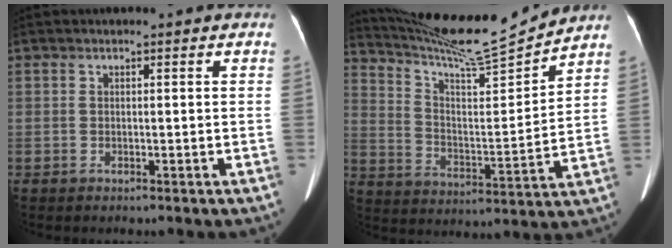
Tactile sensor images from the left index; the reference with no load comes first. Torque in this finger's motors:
{"motor_torque": [0.00, -2.14, 0.01, 0.09]}